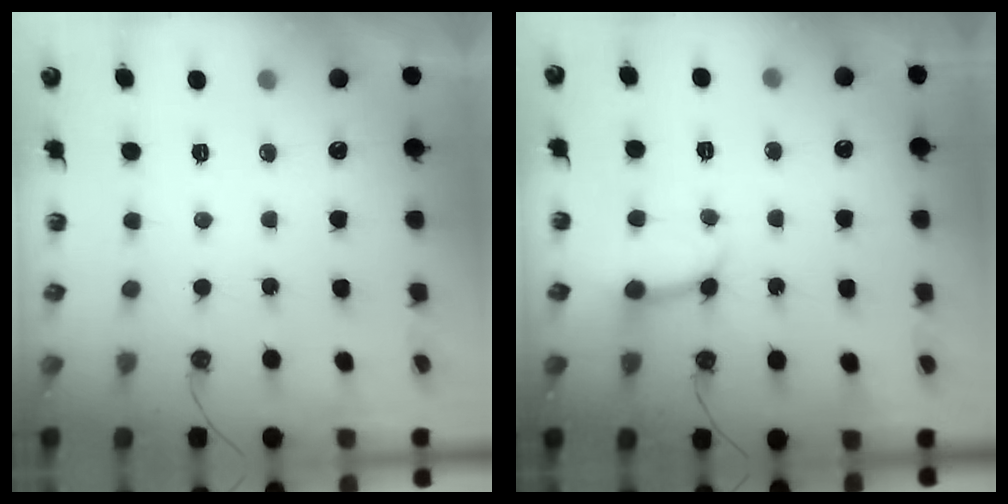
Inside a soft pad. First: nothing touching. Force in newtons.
{"total": 6.9, "press": 6.8, "slide": 0.8}